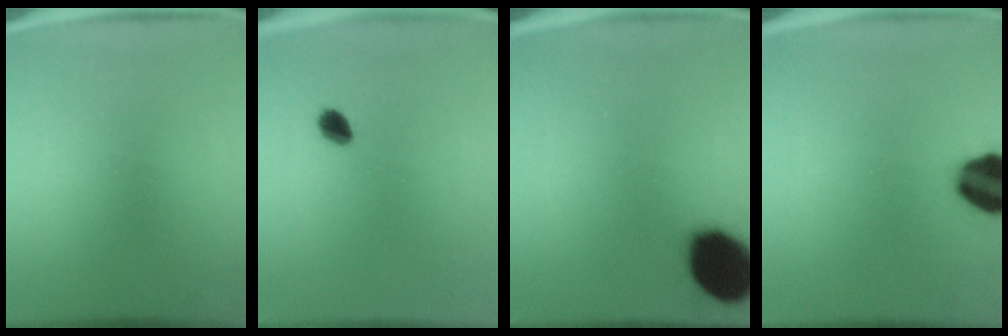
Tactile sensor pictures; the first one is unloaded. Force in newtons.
{"total": 2.9}
{"total": 17.4}
{"total": 16.3}